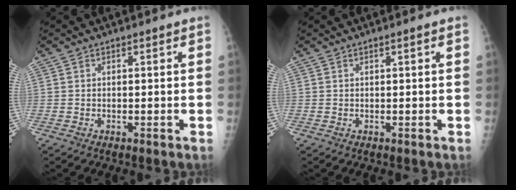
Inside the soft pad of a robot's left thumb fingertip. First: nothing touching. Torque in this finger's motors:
{"motor_torque": [-0.22, -0.08, -0.21, -0.12, 0.01]}